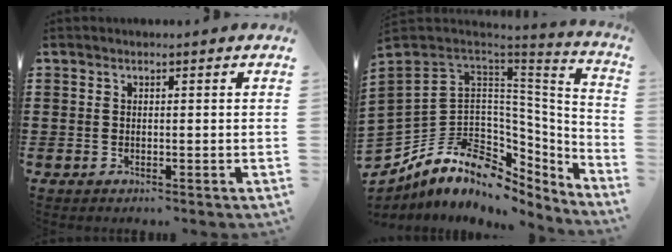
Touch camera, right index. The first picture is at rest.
{"total": 13.0, "force": [-4.0, 9.9, 7.3], "torque": [-0.189, -0.006, -0.067]}